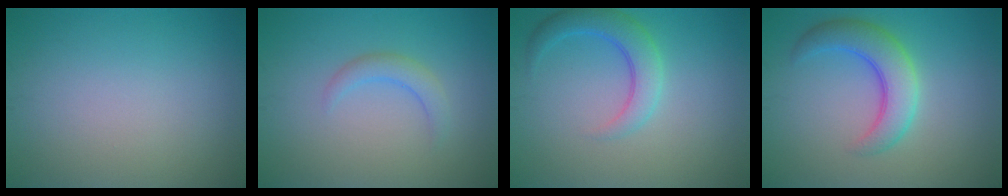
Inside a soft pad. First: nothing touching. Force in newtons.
{"total": 1.9, "press": 1.9, "slide": 0.3}
{"total": 3.6, "press": 3.6, "slide": 0.4}
{"total": 5.0, "press": 5.0, "slide": 0.2}